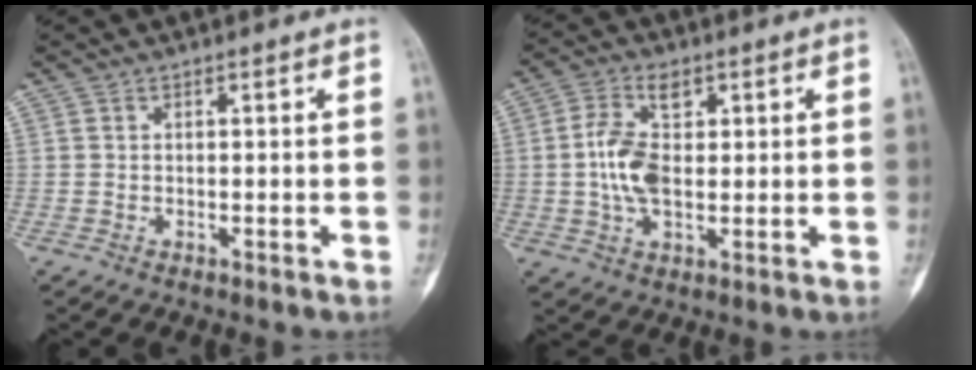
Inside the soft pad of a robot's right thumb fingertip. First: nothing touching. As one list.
[{"total": 8.8, "force": [1.1, 5.3, 7.0], "torque": [-0.134, 0.006, 0.022]}]